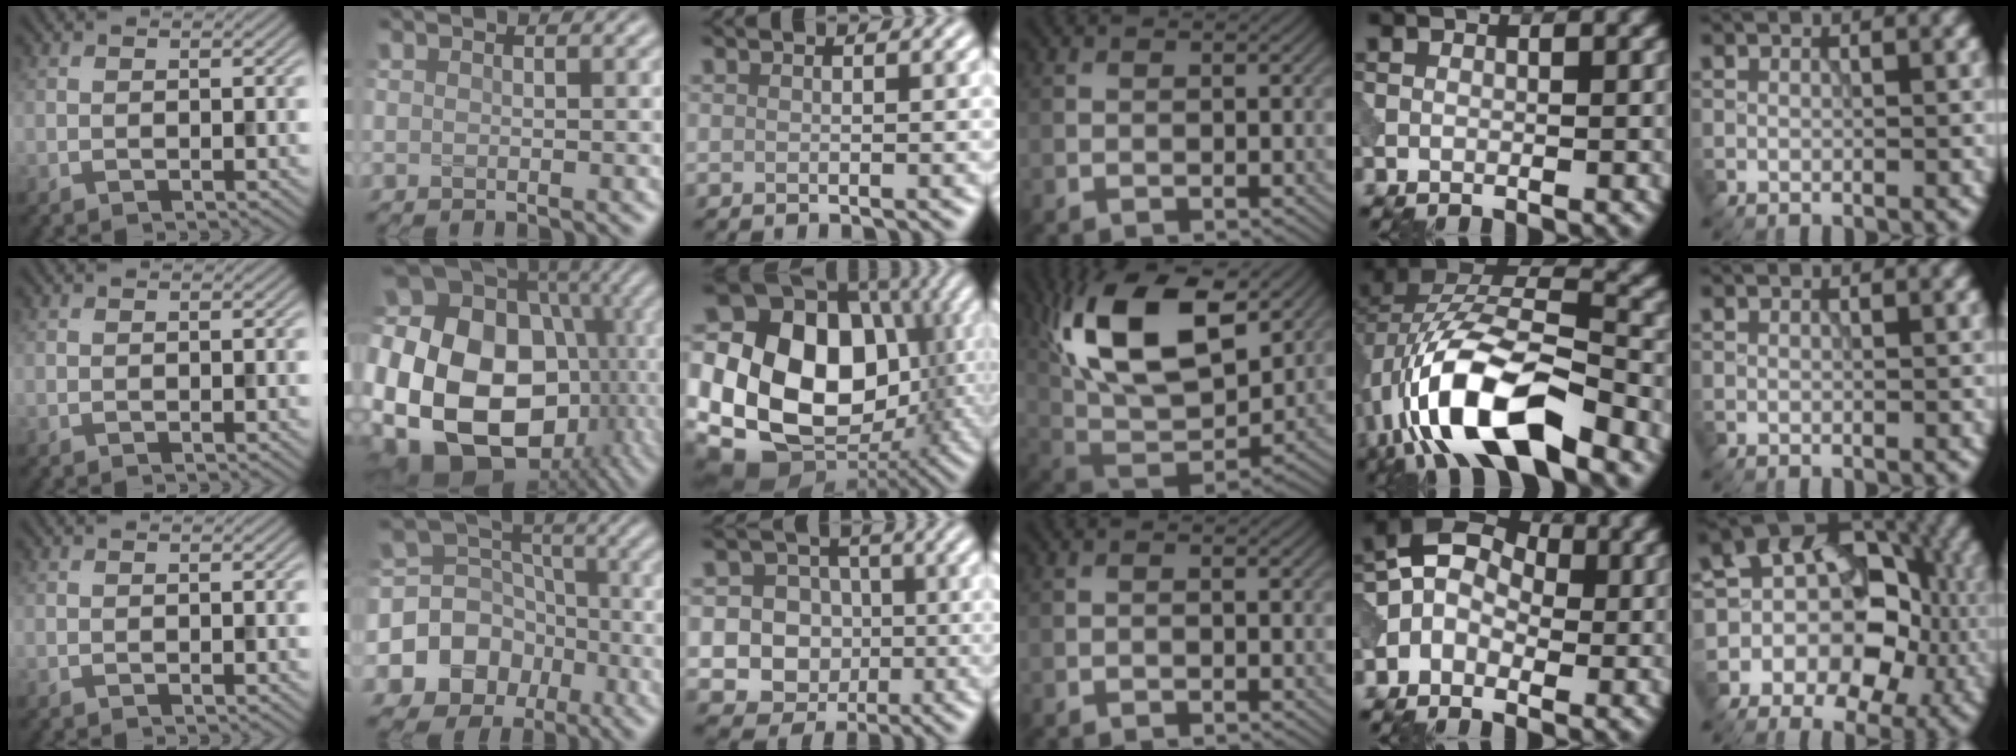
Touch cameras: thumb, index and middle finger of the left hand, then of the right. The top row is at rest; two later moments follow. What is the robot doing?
{"motion": "insert", "object": "peg toy"}